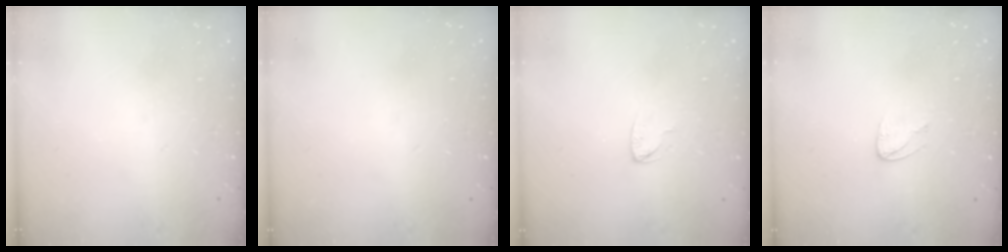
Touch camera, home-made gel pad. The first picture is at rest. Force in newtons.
{"total": 0.0}
{"total": 2.6, "press": 2.6, "slide": 0.3}
{"total": 3.1, "press": 3.1, "slide": 0.3}